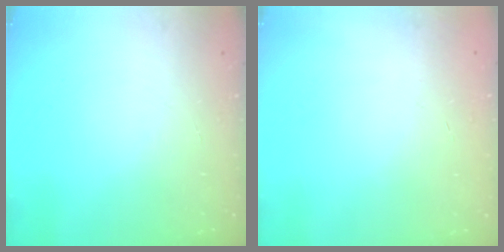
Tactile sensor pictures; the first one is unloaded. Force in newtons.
{"total": 0.6, "press": 0.5, "slide": 0.2}